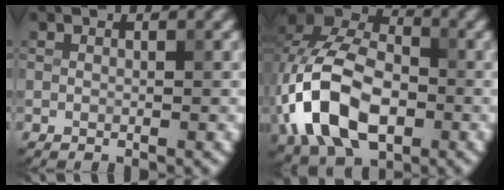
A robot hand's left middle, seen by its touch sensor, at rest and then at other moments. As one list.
[{"total": 12.2, "force": [-3.2, 8.0, 8.6], "torque": [-0.189, -0.004, -0.073]}]